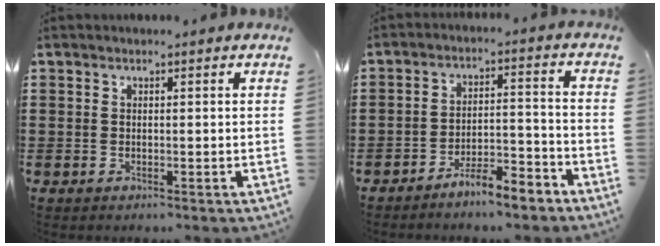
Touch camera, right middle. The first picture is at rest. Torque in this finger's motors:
{"motor_torque": [2.14, 0.00, 0.40, 0.14]}